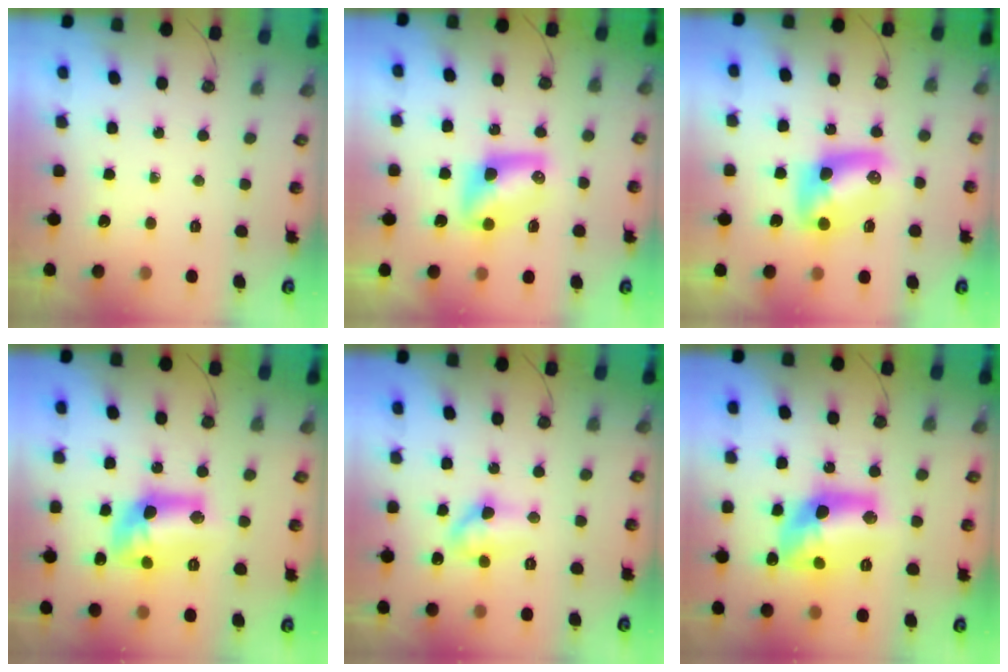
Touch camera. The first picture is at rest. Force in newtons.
{"total": 9.3, "press": 9.3, "slide": 0.4}
{"total": 10.9, "press": 10.9, "slide": 0.7}
{"total": 14.0, "press": 13.9, "slide": 1.8}
{"total": 9.6, "press": 9.6, "slide": 0.8}
{"total": 15.6, "press": 15.6, "slide": 1.1}